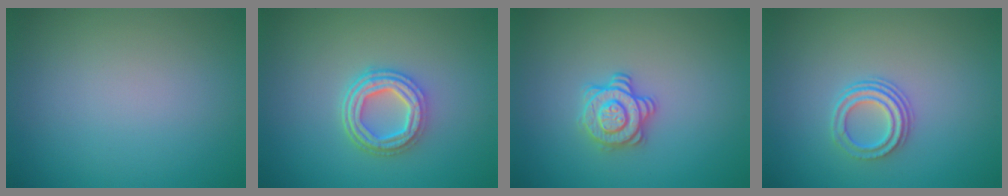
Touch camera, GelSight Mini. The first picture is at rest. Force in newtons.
{"total": 4.5, "press": 3.4, "slide": 3.0}
{"total": 2.9, "press": 2.6, "slide": 1.2}
{"total": 2.8, "press": 2.2, "slide": 1.8}